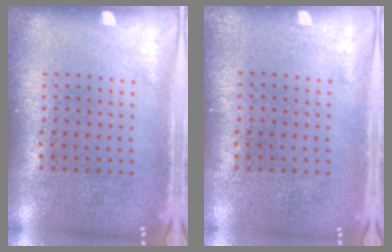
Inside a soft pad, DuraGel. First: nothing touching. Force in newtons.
{"total": 0.0}